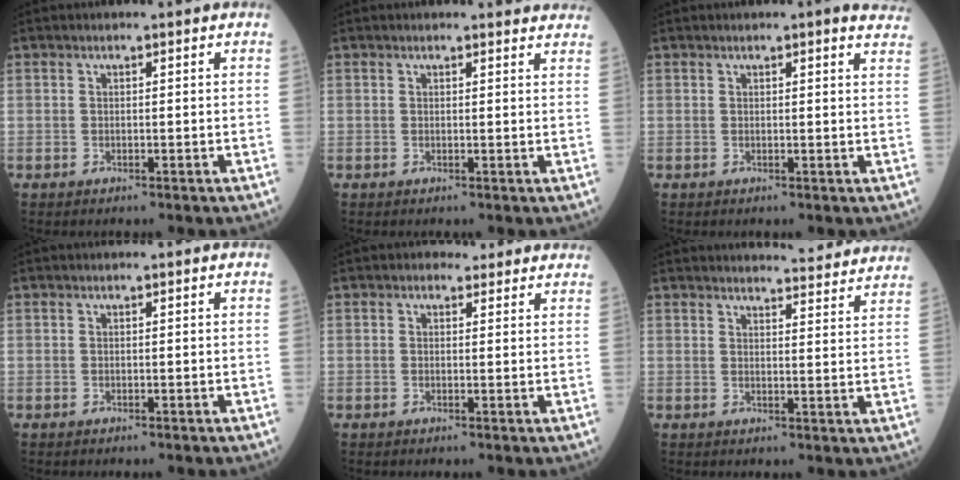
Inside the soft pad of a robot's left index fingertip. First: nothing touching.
{"total": 4.8, "force": [4.7, 0.7, 0.7], "torque": [0.001, -0.006, 0.031]}
{"total": 4.9, "force": [4.3, 0.5, 2.2], "torque": [-0.016, -0.005, 0.025]}
{"total": 0.0}
{"total": 2.6, "force": [2.2, 1.4, 0.5], "torque": [-0.004, 0.010, 0.021]}
{"total": 11.3, "force": [11.1, 0.5, 2.2], "torque": [-0.016, -0.021, 0.115]}